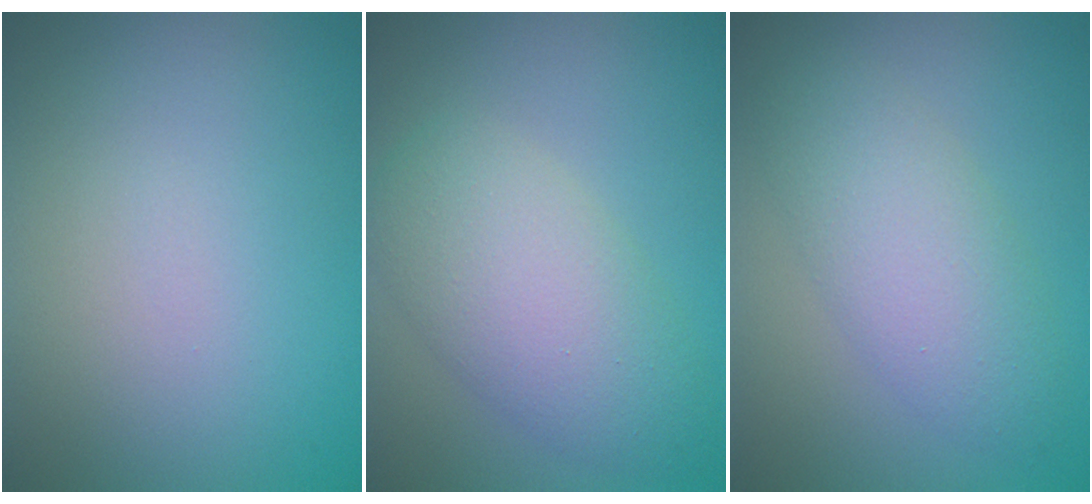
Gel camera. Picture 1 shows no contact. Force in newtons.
{"total": 5.8, "press": 5.7, "slide": 0.3}
{"total": 4.2, "press": 4.2, "slide": 0.0}